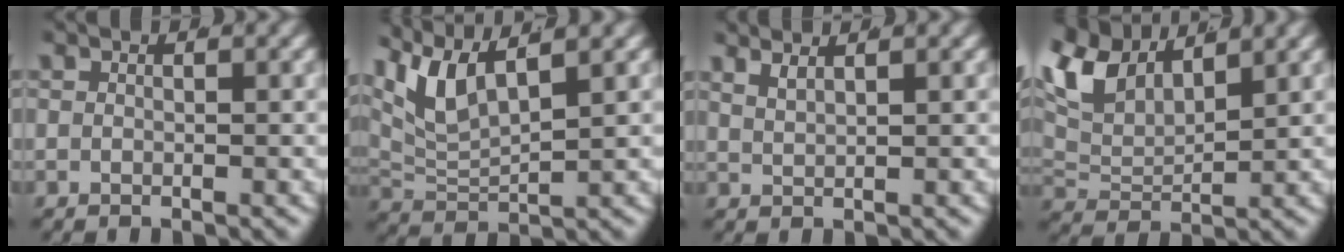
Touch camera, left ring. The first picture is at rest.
{"total": 6.5, "force": [3.1, 3.8, 4.3], "torque": [-0.107, 0.003, 0.053]}
{"total": 1.9, "force": [1.8, -0.2, 0.7], "torque": [-0.016, -0.001, 0.040]}
{"total": 8.0, "force": [3.4, 5.1, 5.1], "torque": [-0.133, -0.013, 0.069]}